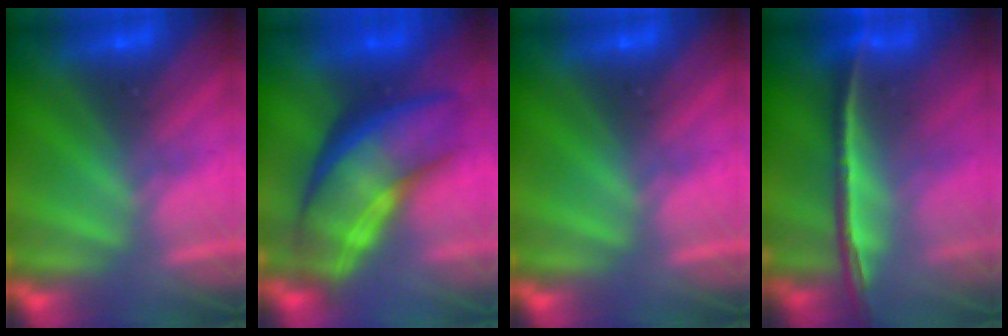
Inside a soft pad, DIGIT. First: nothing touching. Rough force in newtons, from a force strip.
{"total": 10.9}
{"total": 0.0}
{"total": 1.4}